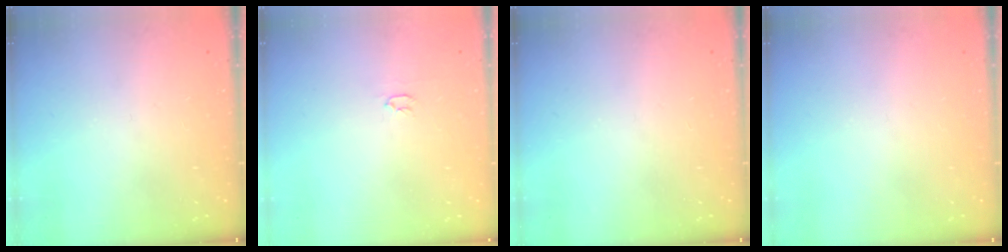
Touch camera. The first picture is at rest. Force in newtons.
{"total": 2.0, "press": 2.0, "slide": 0.3}
{"total": 0.0}
{"total": 0.0}